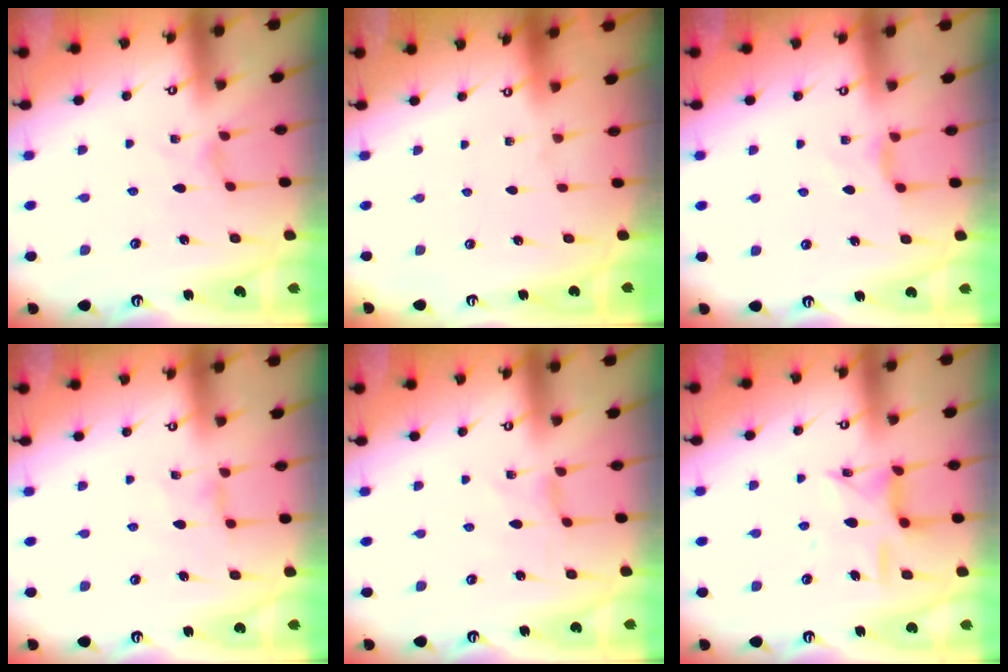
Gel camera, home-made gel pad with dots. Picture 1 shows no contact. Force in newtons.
{"total": 0.0}
{"total": 3.3, "press": 3.2, "slide": 0.6}
{"total": 1.4, "press": 1.4, "slide": 0.4}
{"total": 0.0}
{"total": 11.9, "press": 11.8, "slide": 0.9}